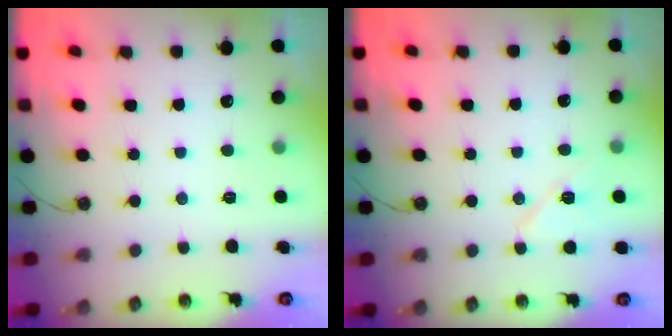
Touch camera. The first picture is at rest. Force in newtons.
{"total": 7.9, "press": 7.9, "slide": 0.7}